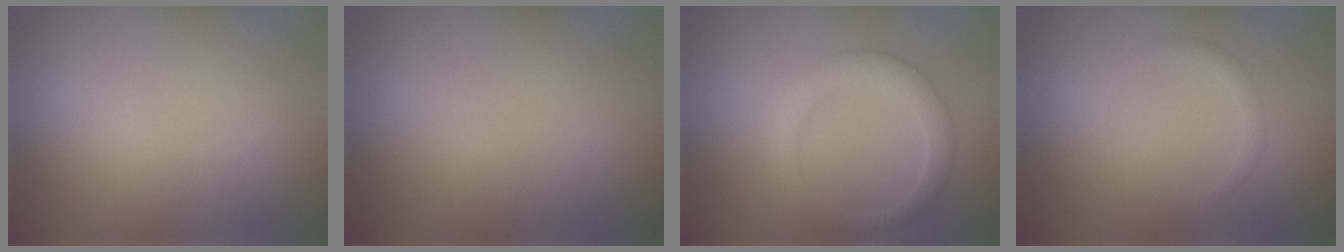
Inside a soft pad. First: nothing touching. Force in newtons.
{"total": 0.0}
{"total": 2.7, "press": 2.7, "slide": 0.0}
{"total": 0.9, "press": 0.9, "slide": 0.1}